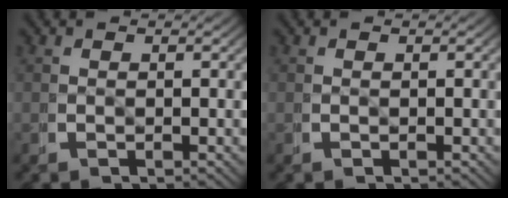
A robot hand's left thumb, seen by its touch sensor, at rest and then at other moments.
{"total": 0.0}